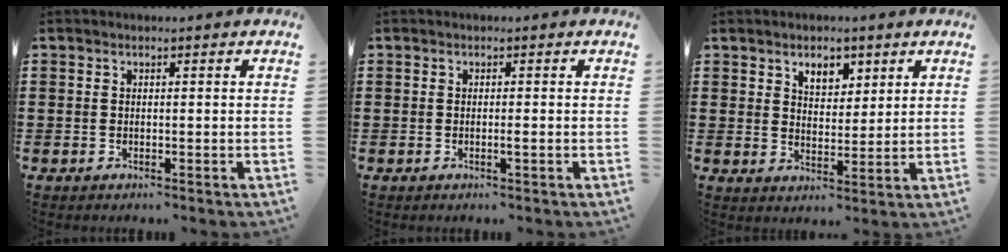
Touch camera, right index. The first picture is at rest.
{"total": 0.7, "force": [-0.2, 0.0, 0.7], "torque": [-0.011, -0.003, -0.004]}
{"total": 4.3, "force": [2.9, 2.5, 1.9], "torque": [-0.032, 0.005, 0.051]}